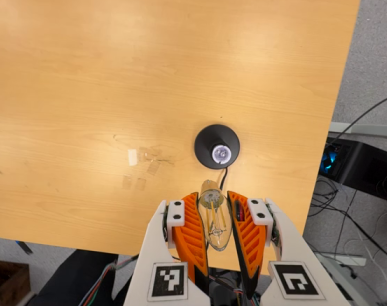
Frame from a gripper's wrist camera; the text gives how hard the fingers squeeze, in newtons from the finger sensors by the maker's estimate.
{"total": 23.5, "left": 25.6, "right": 21.3}